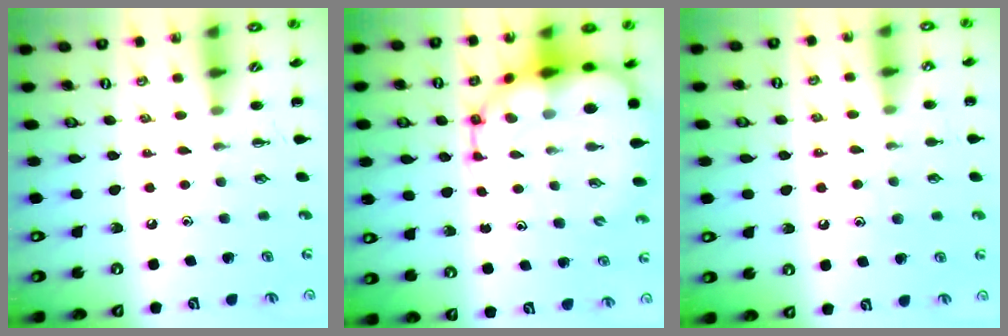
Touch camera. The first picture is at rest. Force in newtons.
{"total": 16.7, "press": 16.0, "slide": 4.5}
{"total": 7.4, "press": 7.3, "slide": 1.3}